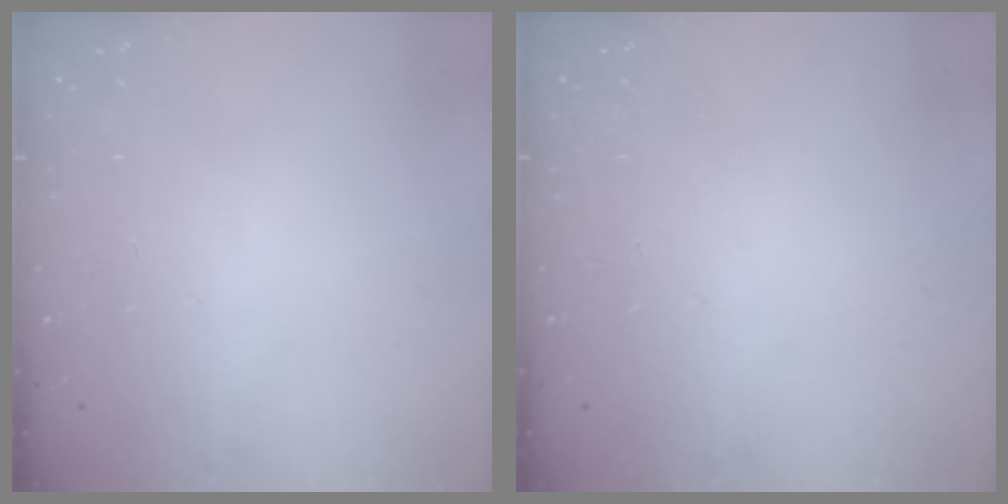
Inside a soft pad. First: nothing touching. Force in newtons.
{"total": 0.0}